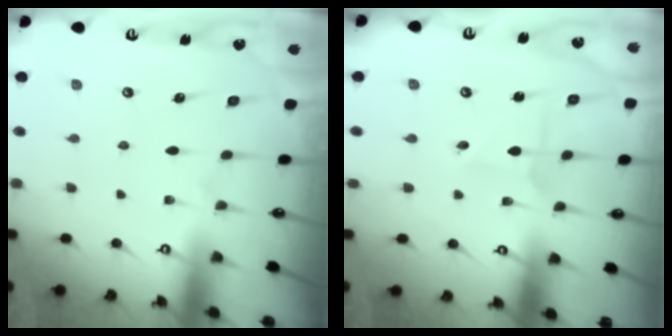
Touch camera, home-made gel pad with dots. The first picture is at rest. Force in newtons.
{"total": 2.3, "press": 2.3, "slide": 0.2}